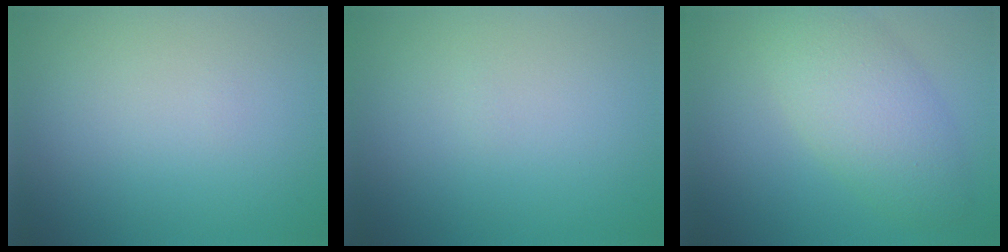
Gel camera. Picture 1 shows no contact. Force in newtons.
{"total": 0.0}
{"total": 5.4, "press": 5.4, "slide": 0.3}